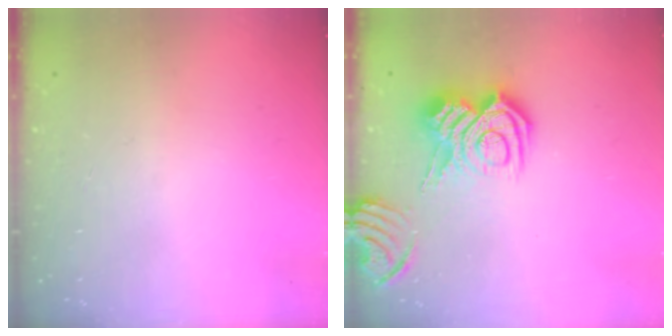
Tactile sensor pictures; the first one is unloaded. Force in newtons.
{"total": 13.6, "press": 13.6, "slide": 0.8}